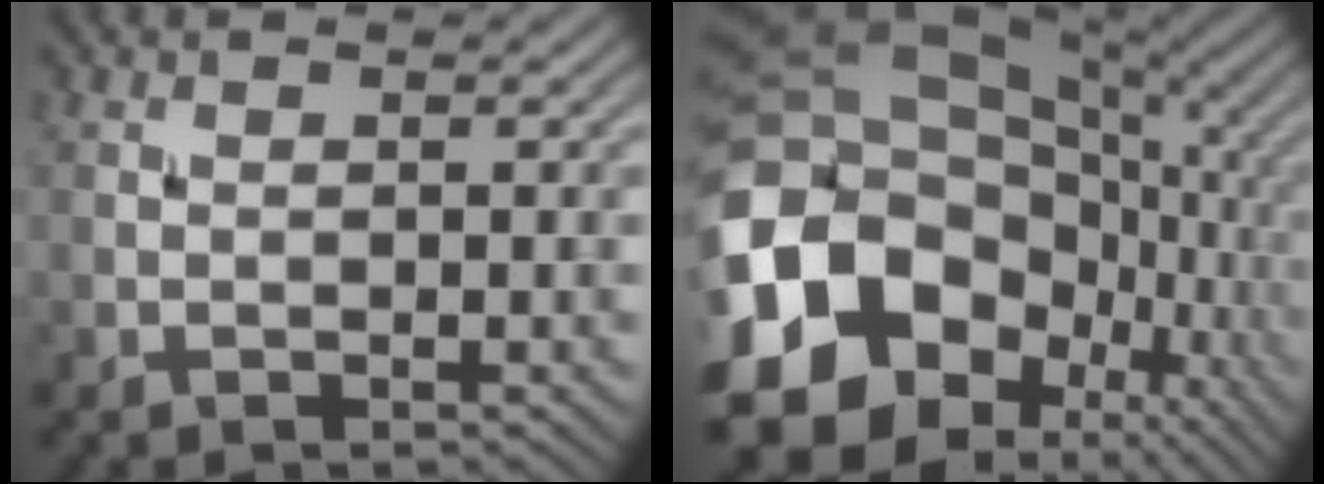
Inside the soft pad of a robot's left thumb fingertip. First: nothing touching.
{"total": 20.9, "force": [-3.3, 16.7, 12.2], "torque": [-0.306, -0.022, -0.026]}